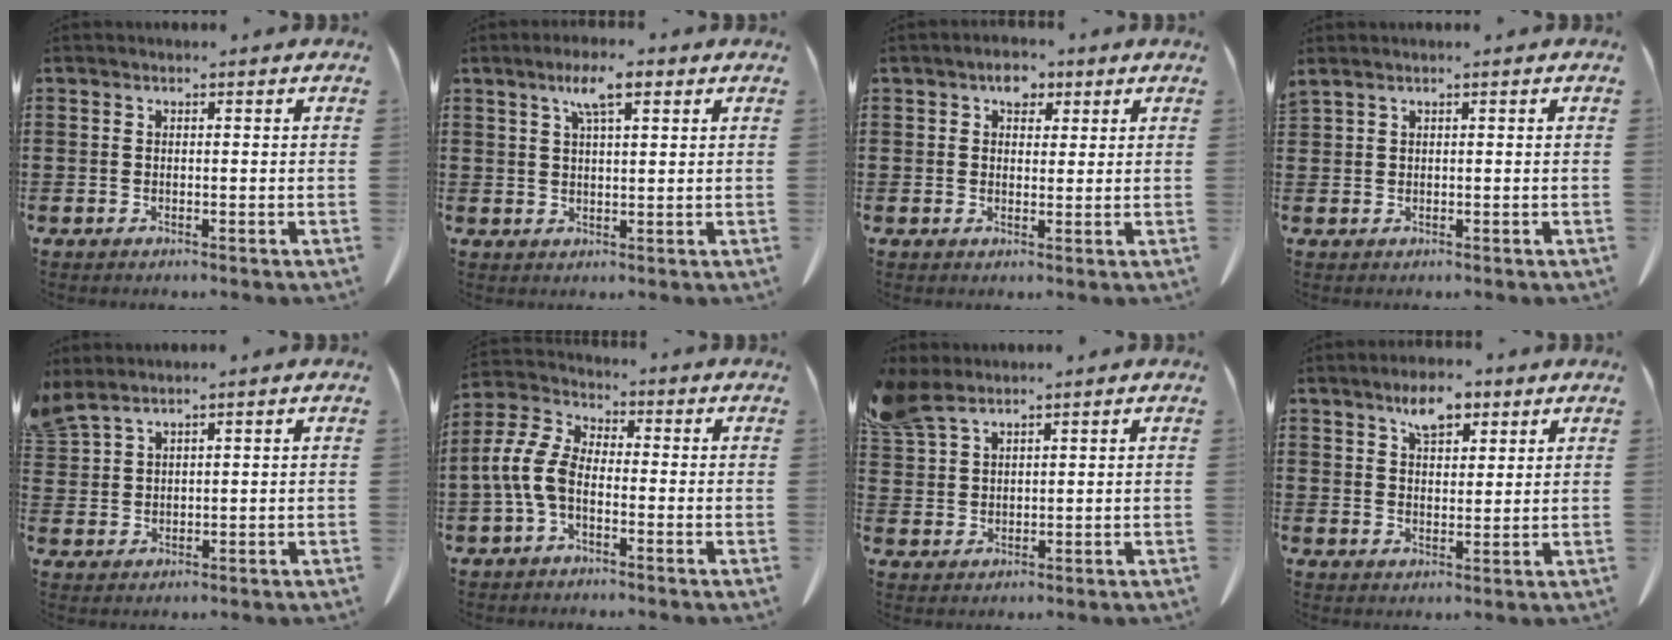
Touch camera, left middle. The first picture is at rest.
{"total": 5.6, "force": [3.2, 1.3, 4.4], "torque": [-0.095, 0.010, 0.054]}
{"total": 3.6, "force": [2.2, 2.3, 1.7], "torque": [-0.018, 0.002, 0.033]}
{"total": 0.6, "force": [0.5, 0.0, 0.4], "torque": [-0.009, 0.000, 0.010]}
{"total": 2.5, "force": [2.3, 0.3, 0.9], "torque": [-0.024, -0.002, 0.045]}
{"total": 7.2, "force": [-2.3, 3.9, 5.6], "torque": [-0.150, -0.006, -0.054]}
{"total": 4.5, "force": [3.6, 1.9, 1.9], "torque": [-0.052, 0.002, 0.069]}
{"total": 6.2, "force": [4.3, 2.8, 3.5], "torque": [-0.064, -0.001, 0.073]}